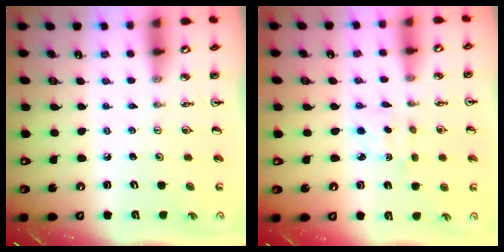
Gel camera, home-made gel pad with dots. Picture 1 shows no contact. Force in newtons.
{"total": 2.5, "press": 2.4, "slide": 0.6}